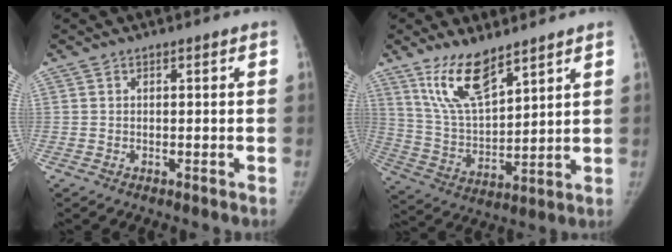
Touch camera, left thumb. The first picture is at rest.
{"total": 12.4, "force": [8.6, 4.3, 7.8], "torque": [-0.128, -0.050, 0.178]}